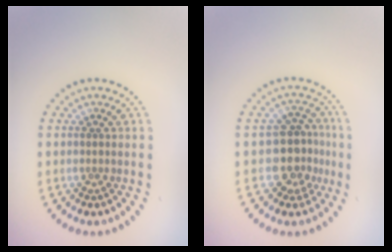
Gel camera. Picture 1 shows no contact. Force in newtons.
{"total": 3.8, "press": 3.4, "slide": 1.8}